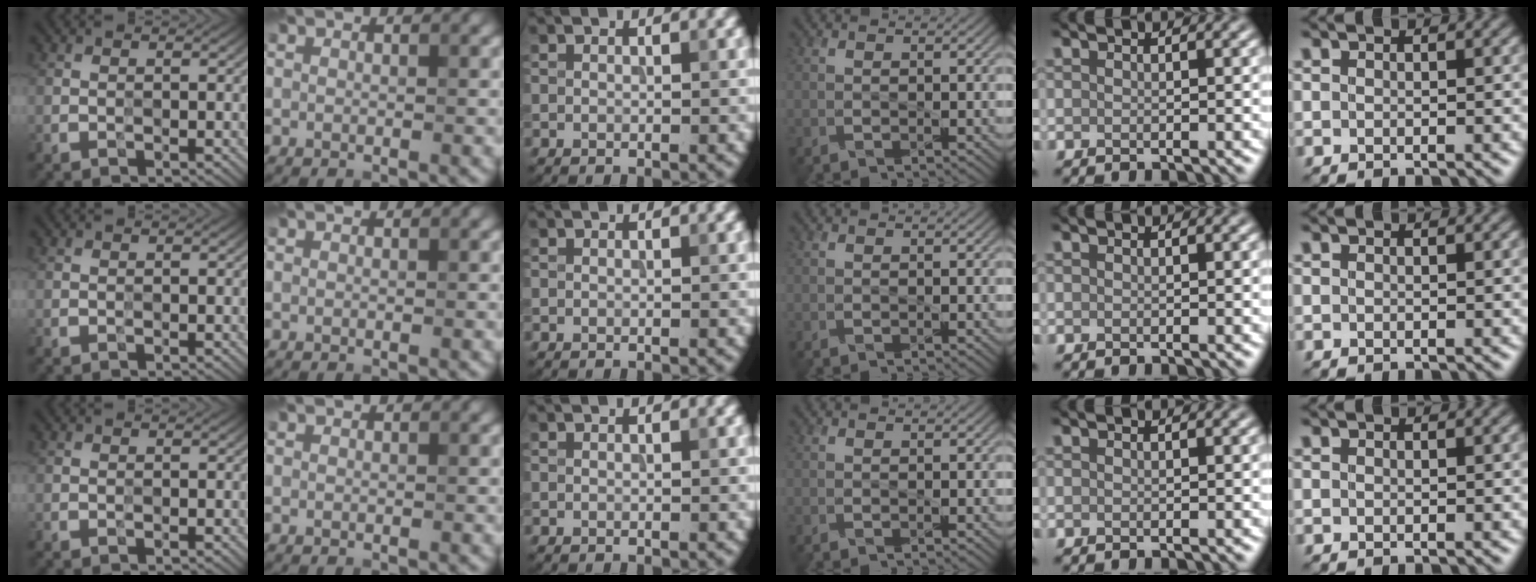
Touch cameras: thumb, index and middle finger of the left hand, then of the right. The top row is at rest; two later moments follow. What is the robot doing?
{"motion": "press", "object": "button"}